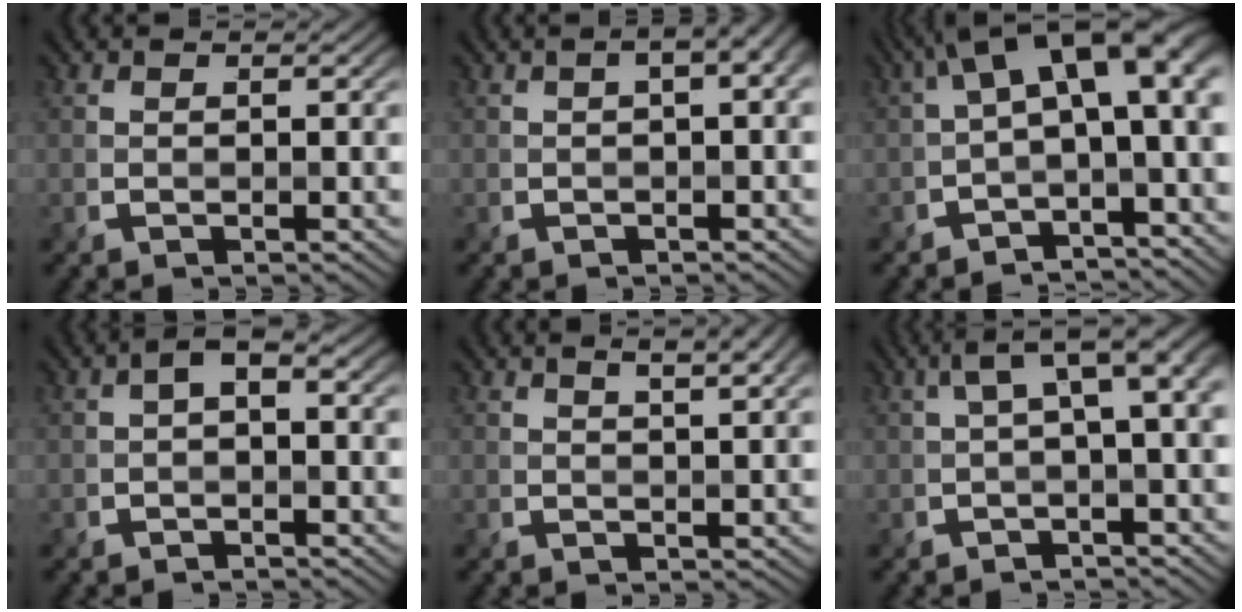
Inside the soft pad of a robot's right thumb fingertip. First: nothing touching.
{"total": 3.3, "force": [0.8, 1.0, 3.1], "torque": [-0.046, 0.010, 0.008]}
{"total": 12.3, "force": [1.4, 5.8, 10.8], "torque": [-0.161, 0.008, 0.023]}
{"total": 2.5, "force": [-0.3, 1.3, 2.1], "torque": [-0.037, 0.008, -0.010]}
{"total": 4.1, "force": [2.4, 1.0, 3.3], "torque": [-0.047, 0.009, 0.027]}
{"total": 5.7, "force": [0.8, 1.9, 5.3], "torque": [-0.076, 0.019, 0.010]}